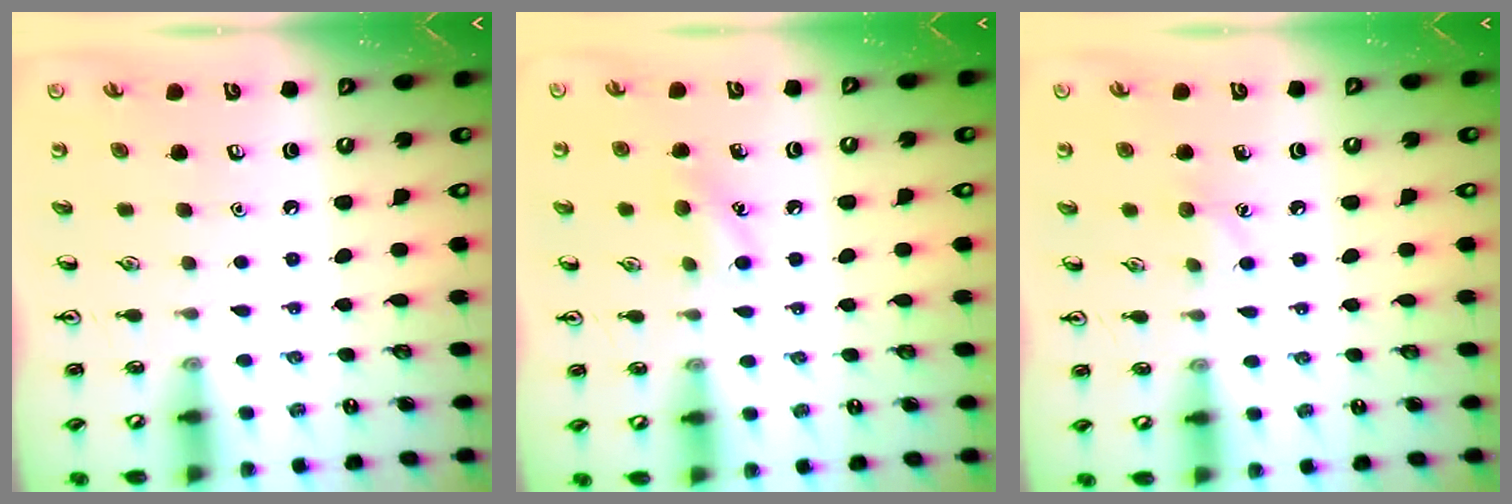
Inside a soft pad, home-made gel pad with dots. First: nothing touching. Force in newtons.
{"total": 8.0, "press": 7.8, "slide": 1.8}
{"total": 4.9, "press": 4.7, "slide": 1.5}